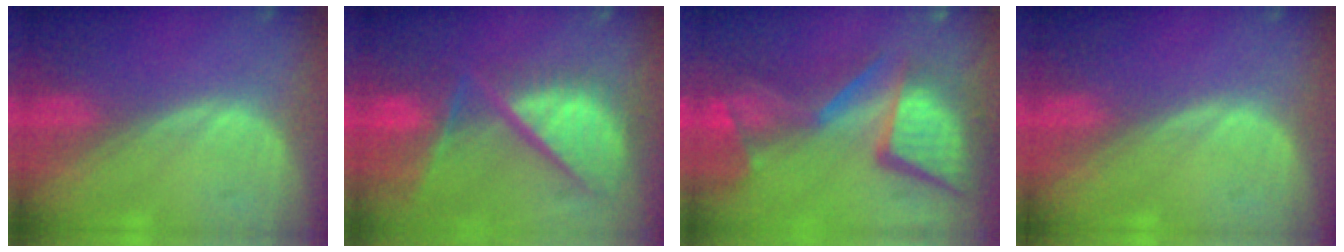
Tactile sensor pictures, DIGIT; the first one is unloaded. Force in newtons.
{"total": 12.1, "press": 9.9, "slide": 7.0}
{"total": 13.8, "press": 11.3, "slide": 8.0}
{"total": 0.0}